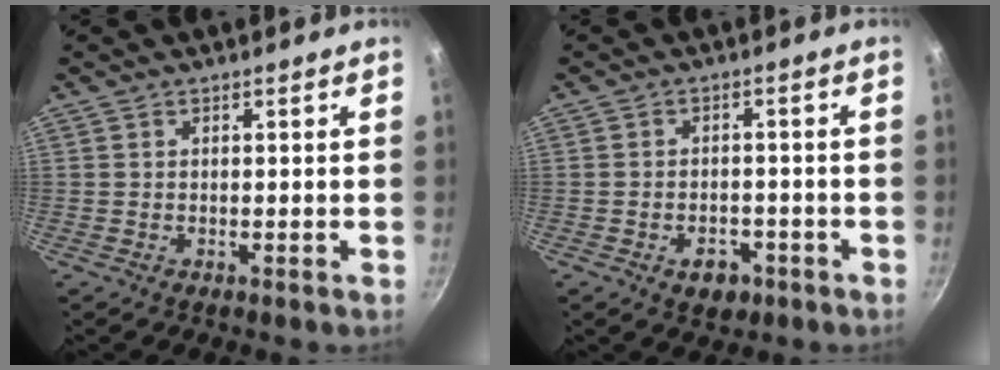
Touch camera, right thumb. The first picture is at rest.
{"total": 4.6, "force": [-2.4, 3.2, 2.4], "torque": [-0.020, 0.019, -0.024]}